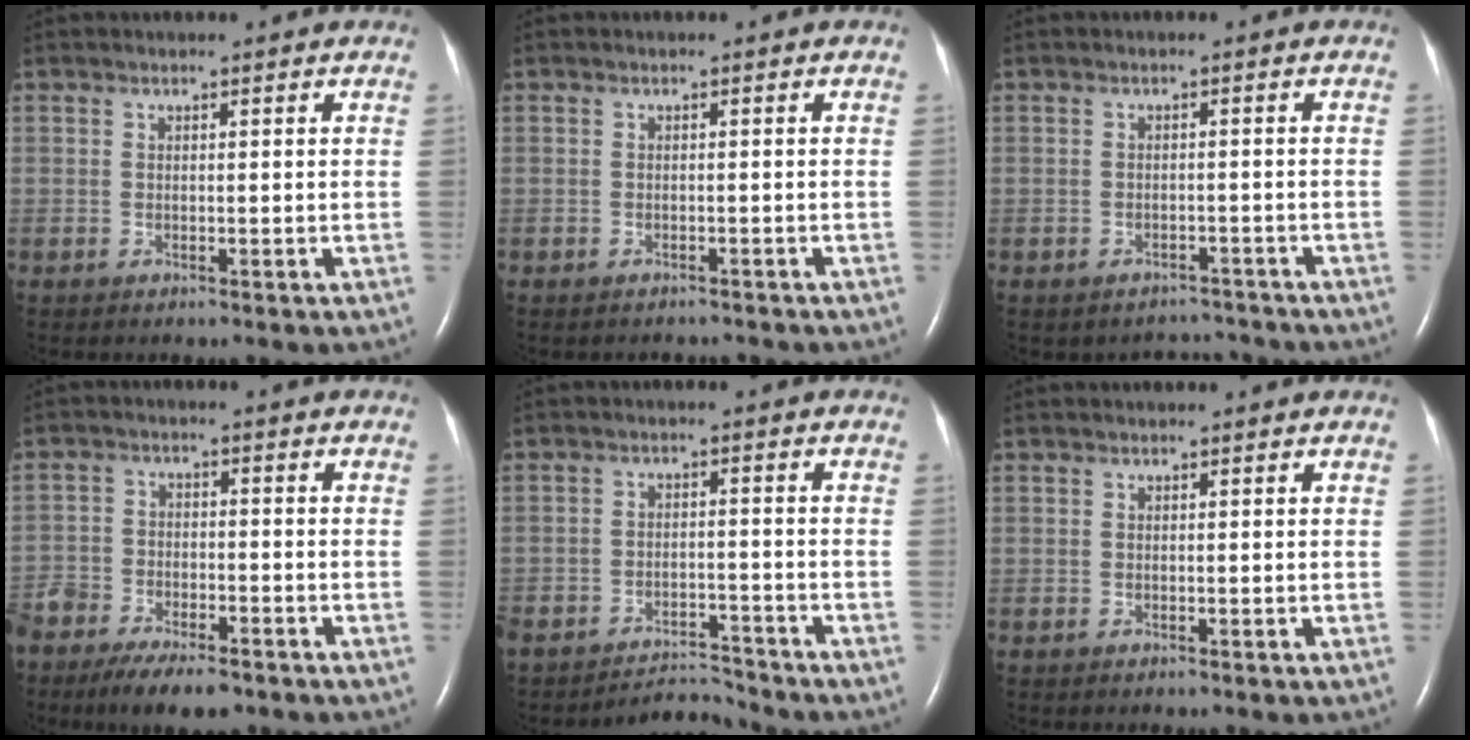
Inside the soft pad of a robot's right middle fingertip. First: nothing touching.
{"total": 1.6, "force": [-1.6, 0.3, 0.1], "torque": [-0.004, -0.005, -0.020]}
{"total": 2.7, "force": [-2.4, 1.0, -0.5], "torque": [0.002, 0.009, -0.031]}
{"total": 12.8, "force": [-9.7, 4.7, 6.9], "torque": [-0.128, -0.012, -0.158]}
{"total": 5.2, "force": [-5.2, 0.4, -0.6], "torque": [0.007, 0.002, -0.087]}
{"total": 0.0}